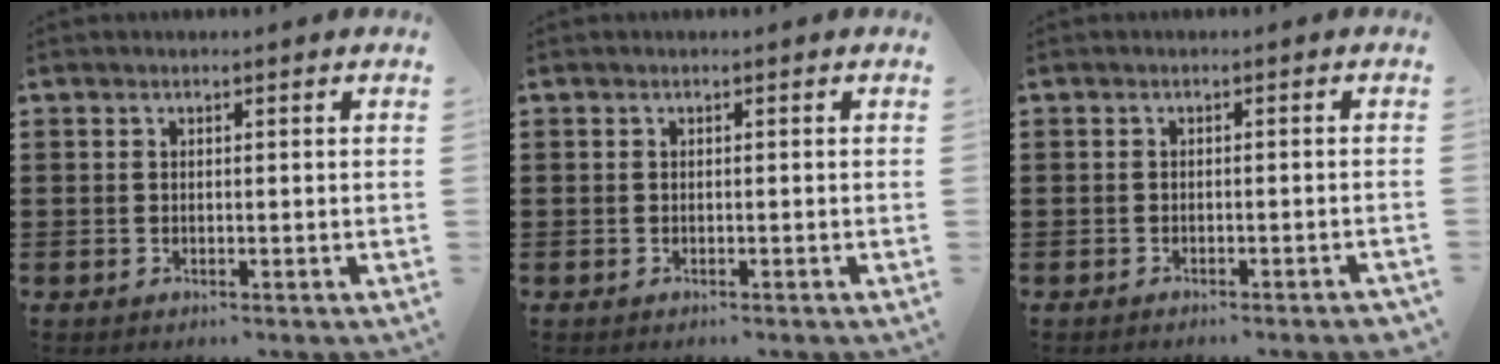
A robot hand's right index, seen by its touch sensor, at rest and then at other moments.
{"total": 0.0}
{"total": 1.2, "force": [-1.1, -0.1, 0.4], "torque": [-0.008, 0.000, -0.021]}